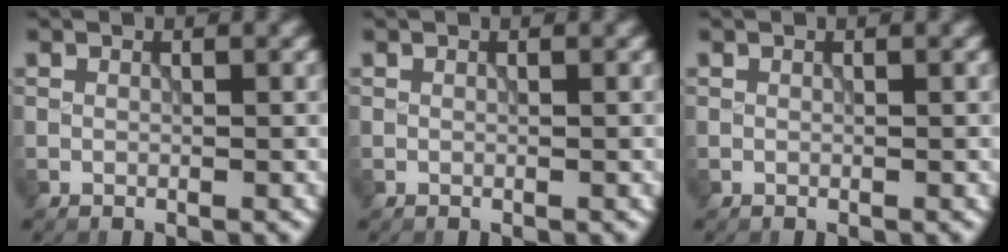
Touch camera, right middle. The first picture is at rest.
{"total": 0.0}
{"total": 0.0}